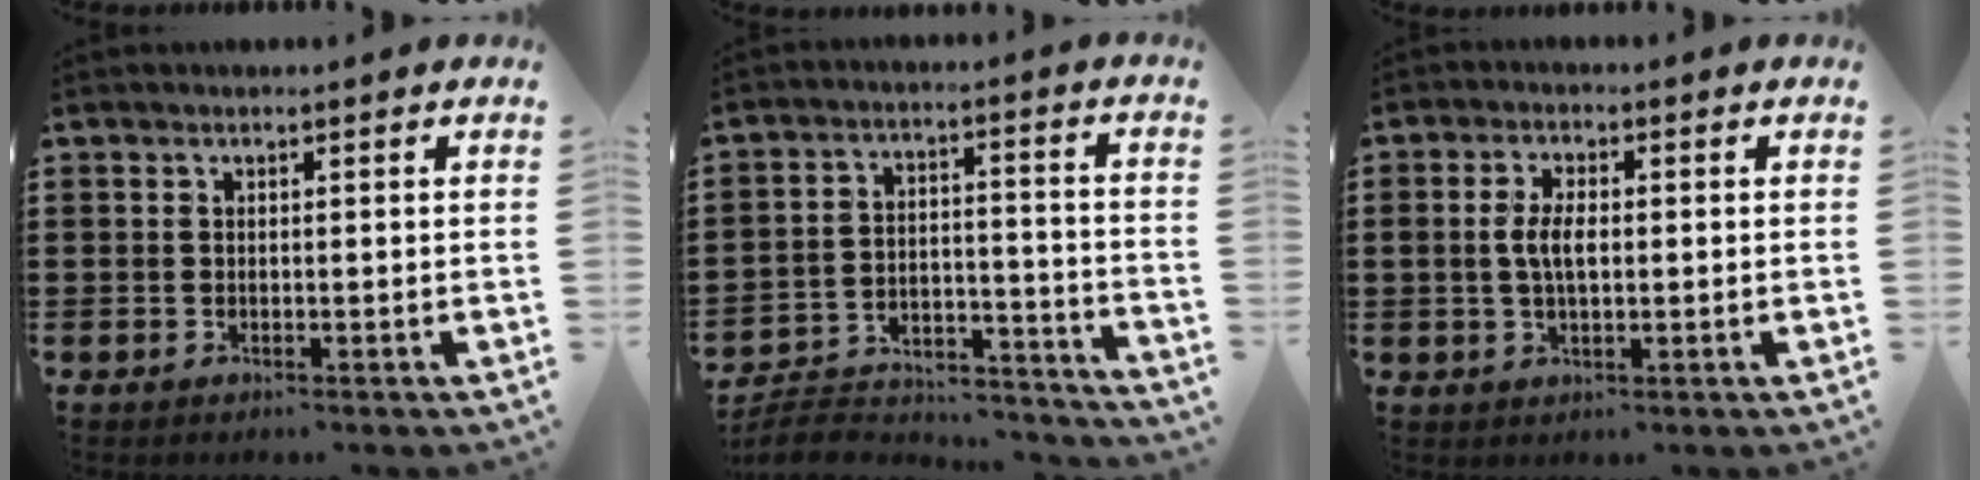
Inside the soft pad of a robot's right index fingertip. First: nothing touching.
{"total": 6.5, "force": [-6.1, 1.4, 1.8], "torque": [-0.035, 0.007, -0.123]}
{"total": 4.5, "force": [0.1, 2.1, 3.9], "torque": [-0.092, 0.001, -0.004]}